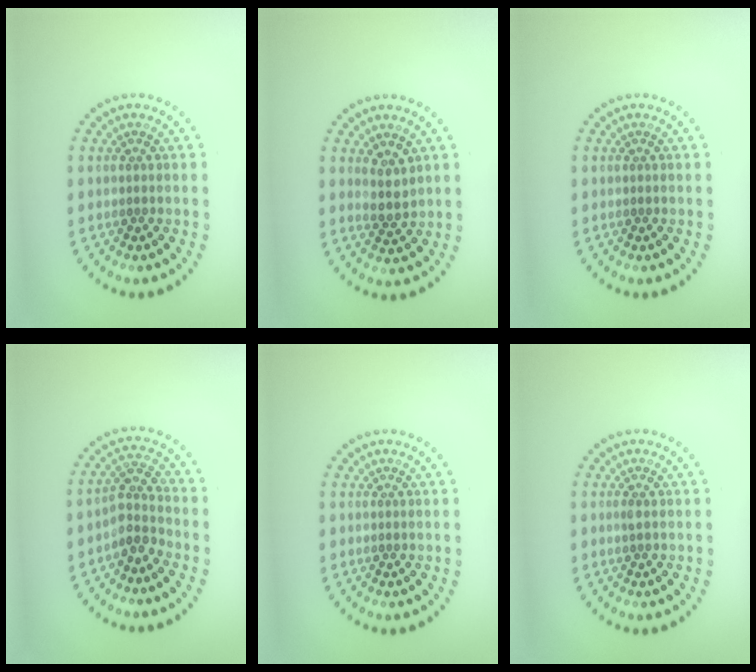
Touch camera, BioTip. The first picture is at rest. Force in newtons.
{"total": 2.0, "press": 1.7, "slide": 1.2}
{"total": 0.0}
{"total": 2.6, "press": 2.0, "slide": 1.7}
{"total": 0.0}
{"total": 0.6, "press": 0.5, "slide": 0.3}